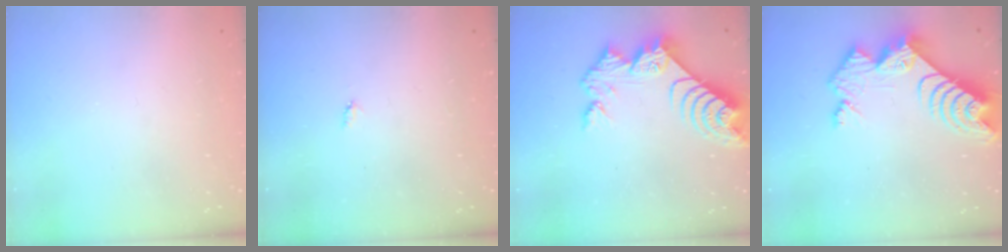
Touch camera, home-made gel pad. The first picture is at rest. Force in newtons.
{"total": 3.1, "press": 3.1, "slide": 0.4}
{"total": 10.9, "press": 10.9, "slide": 1.2}
{"total": 11.6, "press": 11.5, "slide": 1.1}